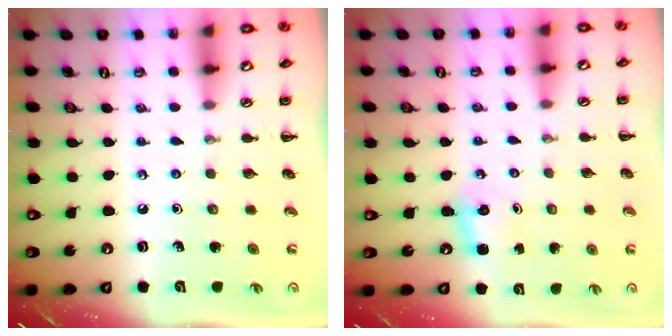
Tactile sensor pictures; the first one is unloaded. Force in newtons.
{"total": 2.8, "press": 2.7, "slide": 0.9}